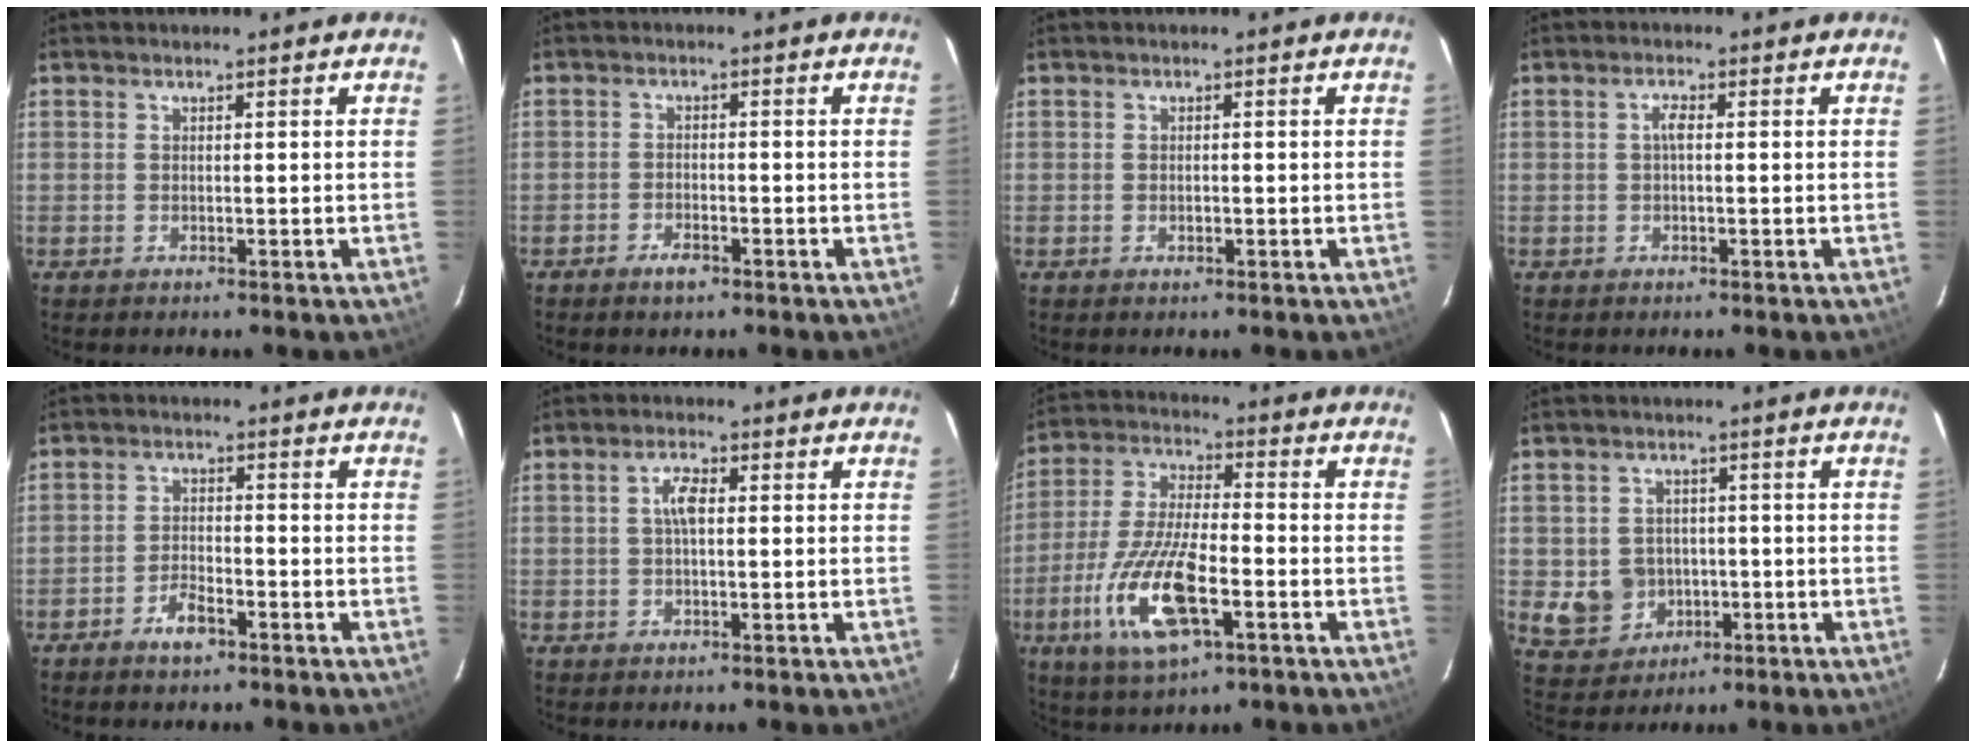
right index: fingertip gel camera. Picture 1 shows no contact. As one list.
[{"total": 2.7, "force": [-2.0, 1.2, 1.4], "torque": [-0.034, -0.001, -0.039]}, {"total": 0.8, "force": [-0.2, 0.5, 0.6], "torque": [-0.011, 0.001, -0.002]}, {"total": 1.7, "force": [0.0, 0.5, 1.6], "torque": [-0.032, 0.007, -0.003]}, {"total": 4.1, "force": [-2.9, 1.7, 2.4], "torque": [-0.055, 0.002, -0.052]}, {"total": 3.3, "force": [0.4, 1.3, 3.0], "torque": [-0.059, 0.009, 0.007]}, {"total": 15.8, "force": [-5.9, 5.5, 13.6], "torque": [-0.293, -0.016, -0.110]}, {"total": 7.7, "force": [-1.5, 7.1, 2.7], "torque": [-0.080, 0.011, -0.001]}]